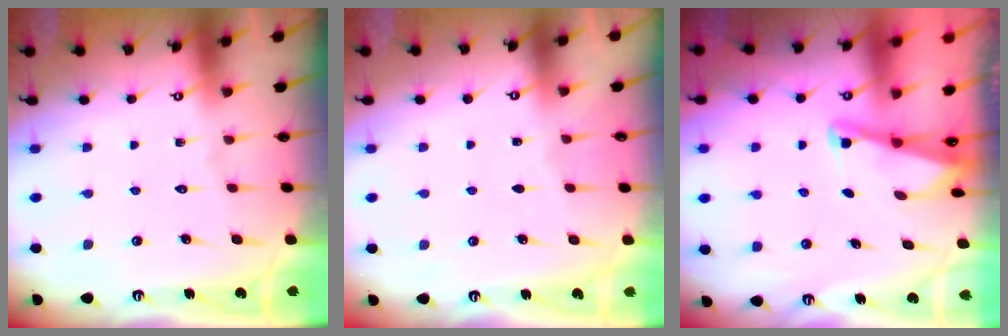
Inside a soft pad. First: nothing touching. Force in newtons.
{"total": 0.0}
{"total": 2.0, "press": 2.0, "slide": 0.3}